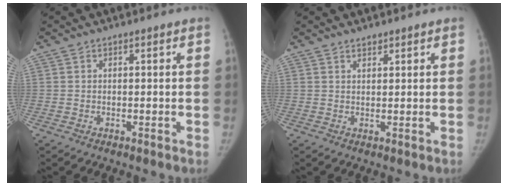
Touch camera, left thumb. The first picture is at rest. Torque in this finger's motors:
{"motor_torque": [-0.29, -0.33, 0.00, 0.03, -0.01]}